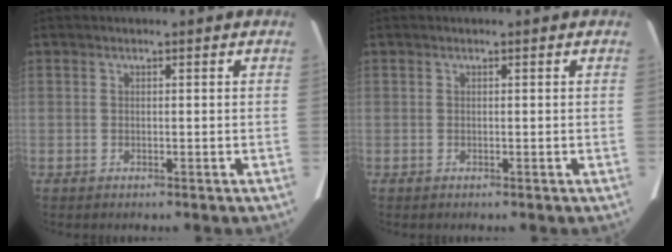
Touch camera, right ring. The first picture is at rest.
{"total": 0.0}